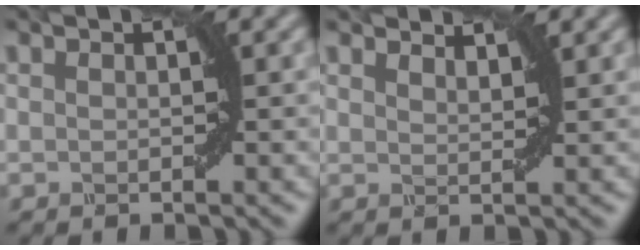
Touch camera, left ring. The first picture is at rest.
{"total": 2.2, "force": [2.2, 0.1, 0.2], "torque": [0.000, 0.005, 0.031]}